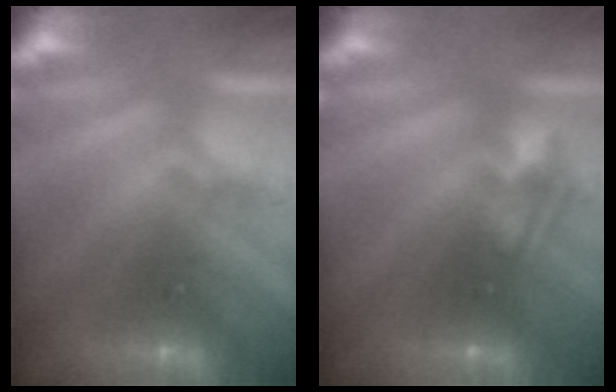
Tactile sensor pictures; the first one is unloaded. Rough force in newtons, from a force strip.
{"total": 2.3}